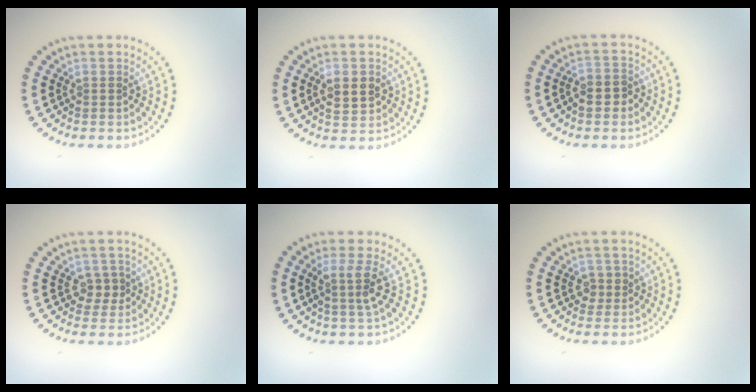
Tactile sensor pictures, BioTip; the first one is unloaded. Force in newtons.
{"total": 2.8, "press": 2.8, "slide": 0.2}
{"total": 2.3, "press": 2.2, "slide": 0.9}
{"total": 1.8, "press": 1.7, "slide": 0.7}
{"total": 2.6, "press": 2.0, "slide": 1.7}
{"total": 1.2, "press": 1.1, "slide": 0.4}